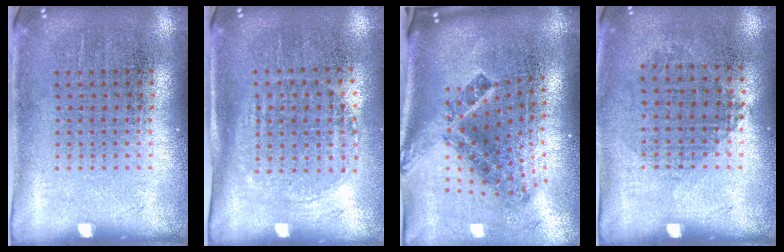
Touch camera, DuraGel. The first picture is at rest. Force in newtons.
{"total": 1.5, "press": 1.2, "slide": 0.8}
{"total": 2.5, "press": 1.5, "slide": 2.0}
{"total": 0.9, "press": 0.8, "slide": 0.4}